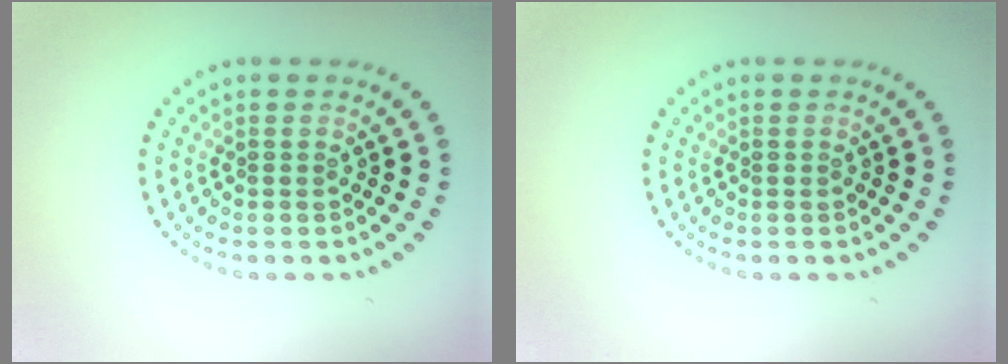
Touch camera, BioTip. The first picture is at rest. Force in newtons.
{"total": 0.0}